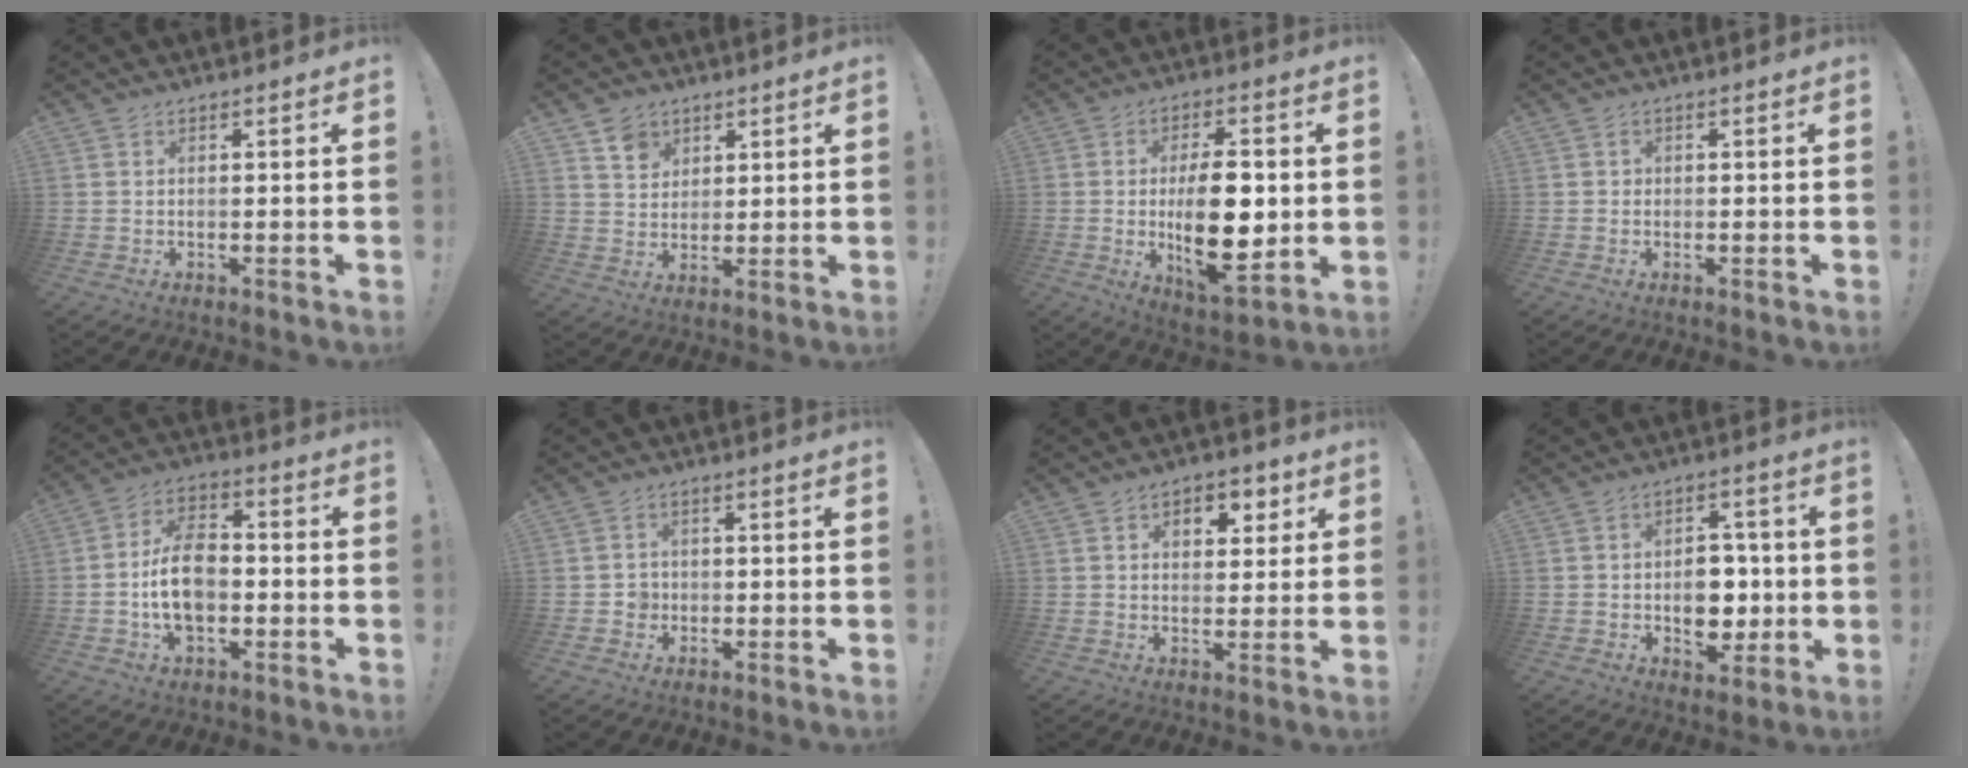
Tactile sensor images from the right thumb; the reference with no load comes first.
{"total": 6.6, "force": [4.1, 4.9, 1.3], "torque": [-0.010, -0.029, 0.077]}
{"total": 17.3, "force": [-0.2, 7.6, 15.5], "torque": [-0.255, -0.012, -0.001]}
{"total": 1.0, "force": [-0.1, 1.0, 0.2], "torque": [-0.010, 0.007, 0.000]}
{"total": 13.4, "force": [-2.2, 8.9, 9.8], "torque": [-0.175, 0.016, -0.040]}
{"total": 3.1, "force": [-0.6, 2.9, 0.9], "torque": [-0.015, 0.004, -0.011]}
{"total": 6.9, "force": [2.7, 5.1, 3.8], "torque": [-0.031, -0.011, 0.044]}
{"total": 10.2, "force": [-1.1, 7.9, 6.3], "torque": [-0.087, 0.014, -0.009]}